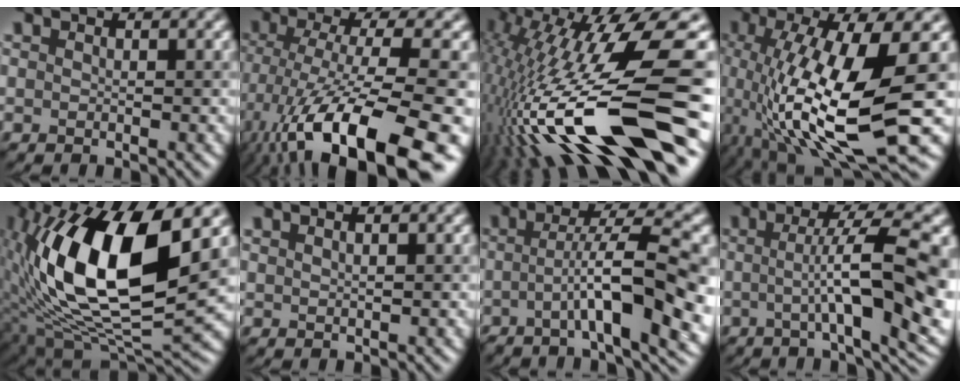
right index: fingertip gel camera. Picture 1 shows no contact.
{"total": 15.3, "force": [-6.9, 5.1, 12.7], "torque": [-0.247, -0.009, -0.109]}
{"total": 16.5, "force": [-3.2, 3.9, 15.7], "torque": [-0.305, 0.016, -0.046]}
{"total": 13.2, "force": [-2.0, 3.7, 12.5], "torque": [-0.229, -0.011, -0.032]}
{"total": 15.3, "force": [2.5, 6.3, 13.8], "torque": [-0.246, -0.001, 0.037]}
{"total": 1.0, "force": [0.8, 0.2, 0.5], "torque": [-0.011, 0.002, 0.014]}
{"total": 10.4, "force": [-1.5, 2.2, 10.1], "torque": [-0.136, 0.009, -0.030]}
{"total": 11.6, "force": [0.0, 2.7, 11.3], "torque": [-0.138, 0.010, -0.001]}